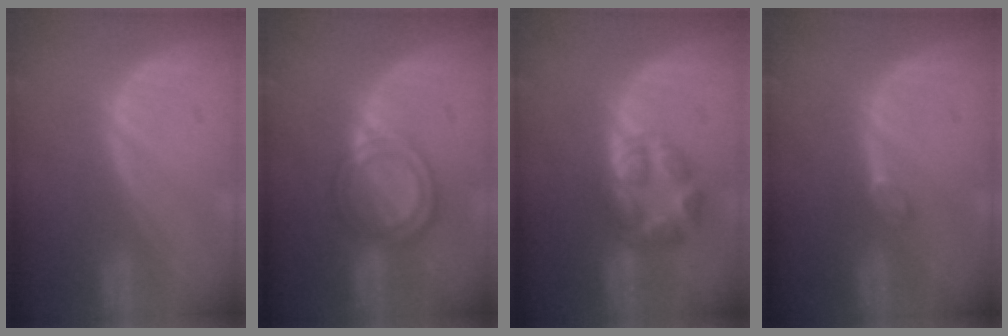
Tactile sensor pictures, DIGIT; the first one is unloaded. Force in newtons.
{"total": 6.1, "press": 5.3, "slide": 3.0}
{"total": 5.8, "press": 5.8, "slide": 0.1}
{"total": 1.4, "press": 1.4, "slide": 0.2}